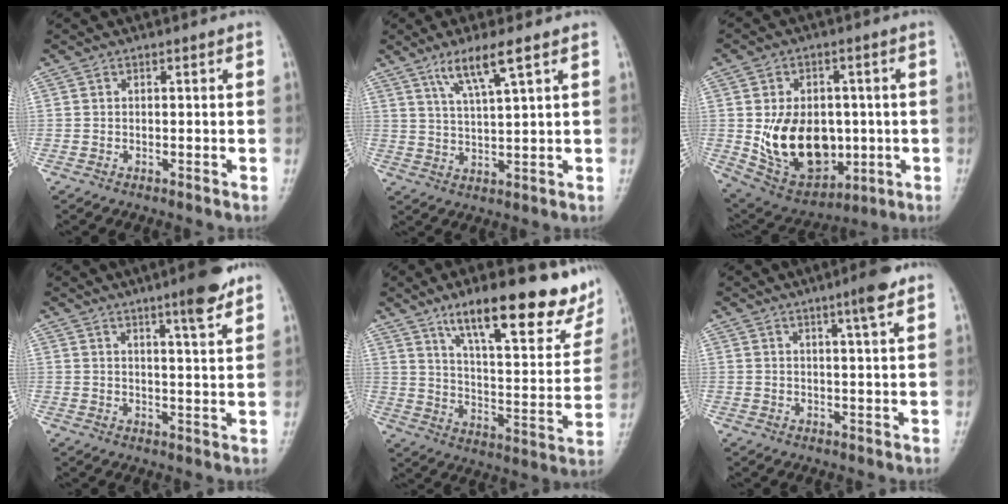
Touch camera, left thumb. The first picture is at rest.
{"total": 7.2, "force": [4.2, 0.5, 5.9], "torque": [-0.119, -0.020, 0.085]}
{"total": 16.7, "force": [-1.3, 11.8, 11.7], "torque": [-0.149, -0.006, 0.009]}
{"total": 7.7, "force": [5.1, 0.6, 5.7], "torque": [-0.075, -0.030, 0.070]}
{"total": 22.3, "force": [14.5, 6.4, 15.7], "torque": [-0.179, -0.060, 0.223]}
{"total": 5.4, "force": [3.2, 0.2, 4.3], "torque": [-0.060, -0.014, 0.047]}